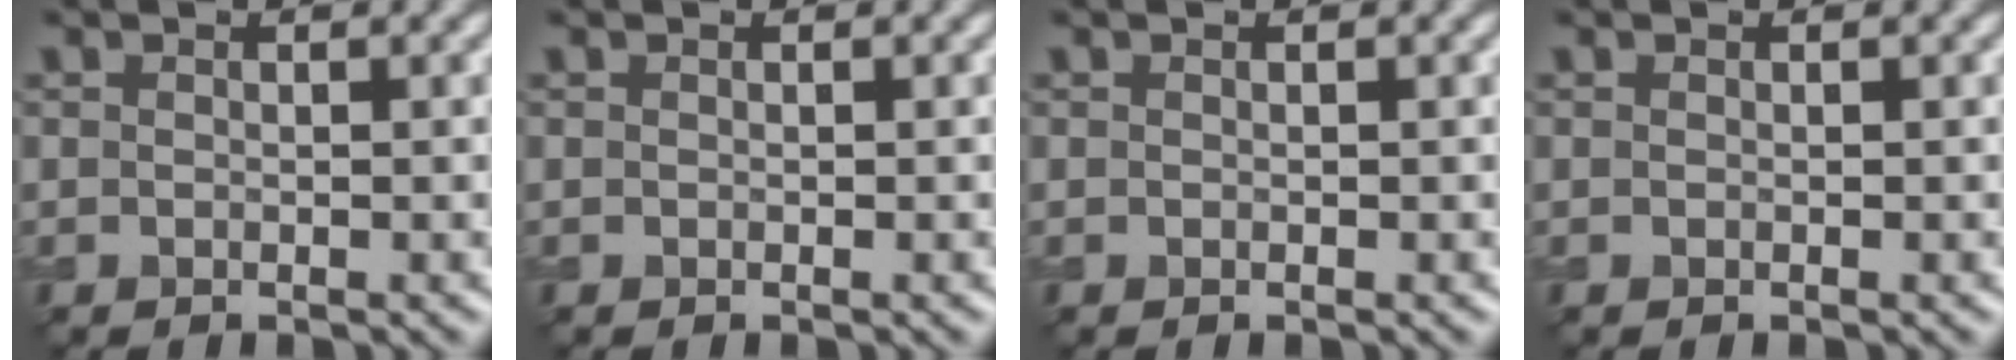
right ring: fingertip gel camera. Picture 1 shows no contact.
{"total": 0.0}
{"total": 0.0}
{"total": 0.0}